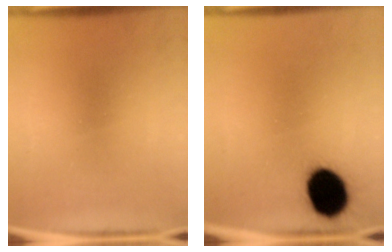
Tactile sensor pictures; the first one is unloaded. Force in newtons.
{"total": 13.8}